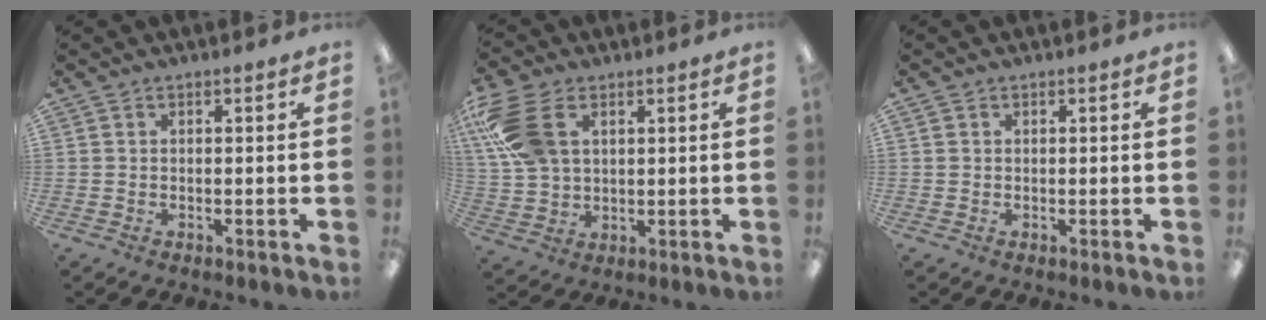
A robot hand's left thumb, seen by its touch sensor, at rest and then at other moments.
{"total": 14.1, "force": [5.0, 9.3, 9.4], "torque": [-0.225, 0.007, 0.093]}
{"total": 0.6, "force": [0.2, 0.6, 0.1], "torque": [-0.003, 0.005, 0.002]}